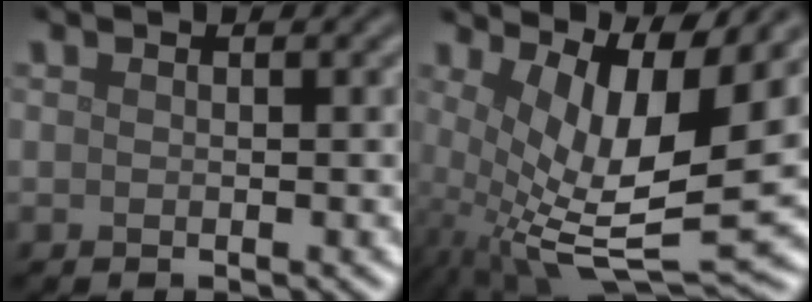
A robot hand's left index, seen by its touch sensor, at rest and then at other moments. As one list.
[{"total": 11.3, "force": [2.4, 3.5, 10.4], "torque": [-0.193, -0.007, 0.055]}]